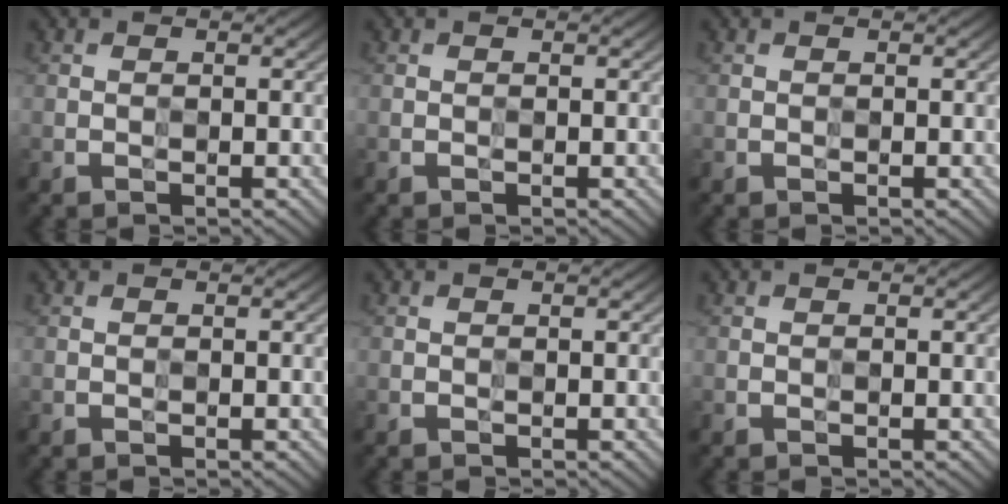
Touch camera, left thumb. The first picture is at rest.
{"total": 0.0}
{"total": 0.0}
{"total": 0.0}
{"total": 0.0}
{"total": 0.0}